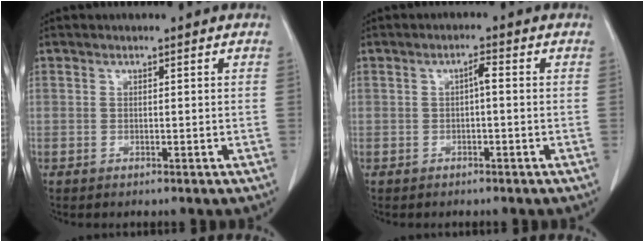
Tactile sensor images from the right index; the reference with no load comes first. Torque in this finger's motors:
{"motor_torque": [0.39, -0.17, 0.20, 0.04]}